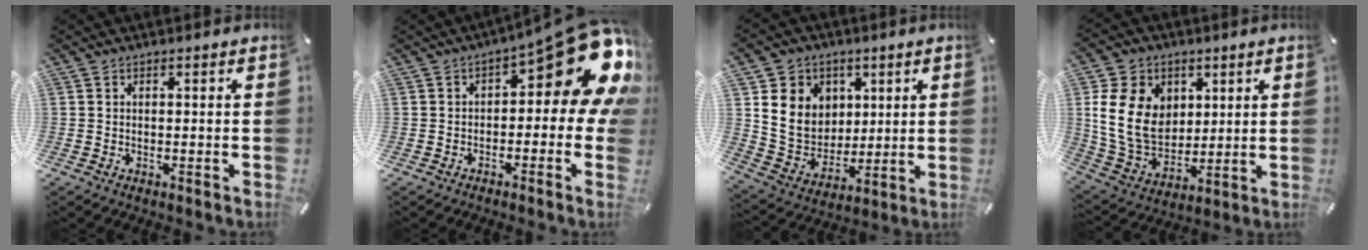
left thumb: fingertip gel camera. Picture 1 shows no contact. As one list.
[{"total": 16.5, "force": [6.8, 6.5, 13.5], "torque": [-0.164, -0.055, 0.111]}, {"total": 12.5, "force": [3.7, 11.4, 3.5], "torque": [-0.077, -0.017, 0.081]}, {"total": 15.3, "force": [3.5, 12.6, 8.0], "torque": [-0.181, -0.007, 0.066]}]